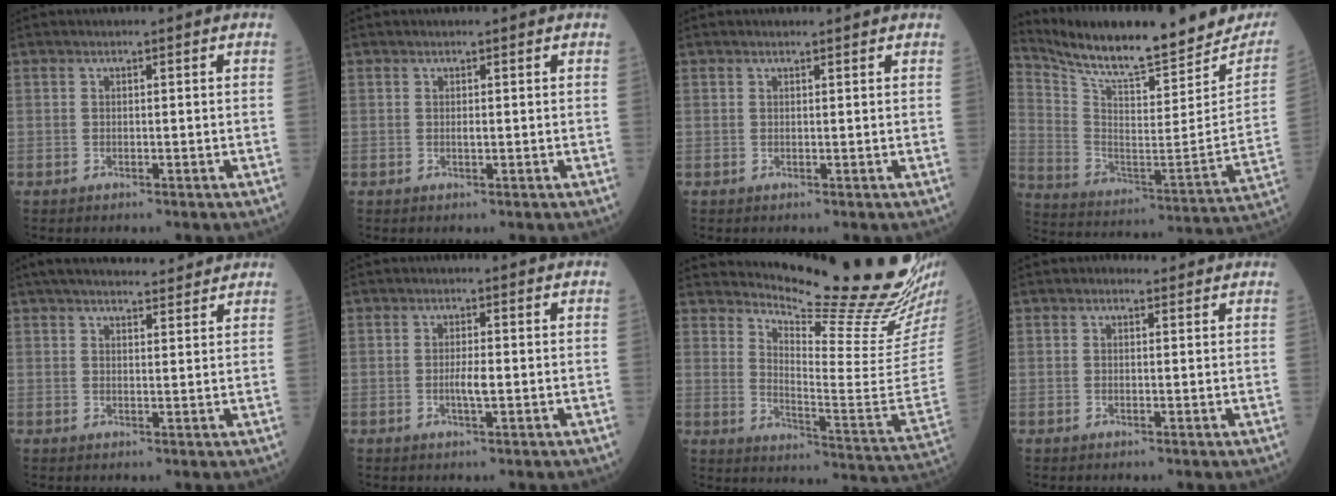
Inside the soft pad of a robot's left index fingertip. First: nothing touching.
{"total": 0.6, "force": [0.2, 0.1, 0.5], "torque": [-0.014, -0.002, 0.002]}
{"total": 1.1, "force": [1.1, 0.0, 0.1], "torque": [-0.012, 0.001, 0.014]}
{"total": 24.3, "force": [21.7, 4.0, 10.3], "torque": [-0.180, -0.055, 0.316]}
{"total": 12.8, "force": [11.6, 2.2, 5.0], "torque": [-0.071, 0.029, 0.156]}
{"total": 2.0, "force": [-0.3, 0.2, 2.0], "torque": [-0.040, -0.003, -0.004]}
{"total": 19.8, "force": [18.7, -1.3, 6.5], "torque": [-0.118, -0.135, 0.250]}
{"total": 1.5, "force": [1.2, 0.8, 0.4], "torque": [-0.013, 0.010, 0.015]}